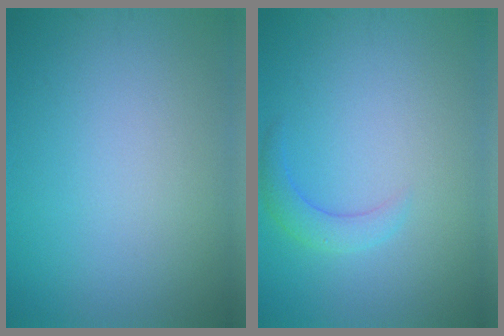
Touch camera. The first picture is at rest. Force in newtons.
{"total": 2.1, "press": 2.1, "slide": 0.2}